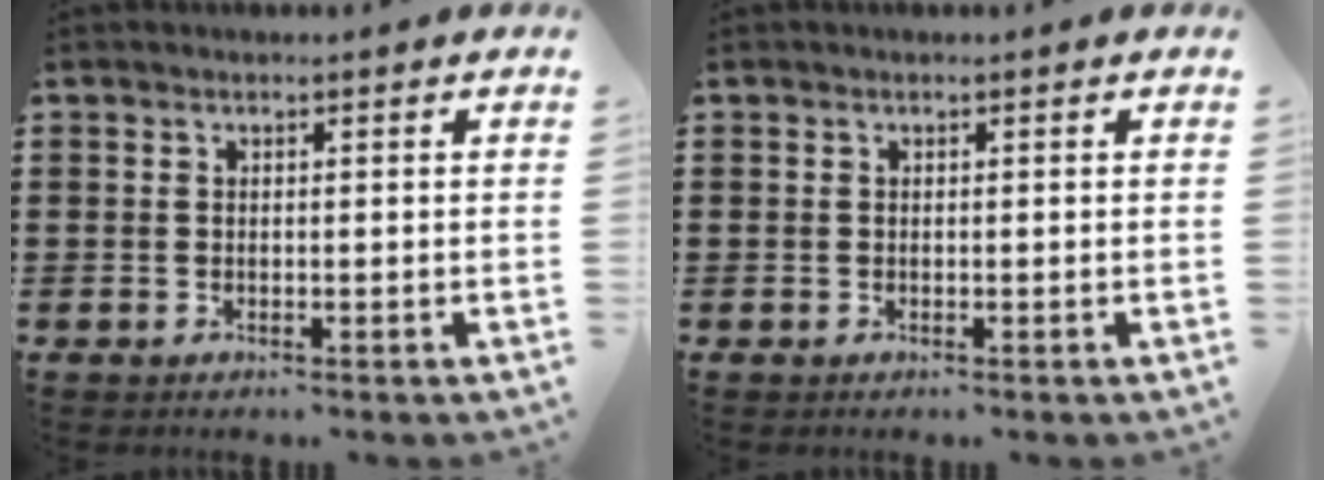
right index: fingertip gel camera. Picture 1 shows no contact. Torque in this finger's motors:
{"motor_torque": [0.48, 0.48, 0.00, 0.00]}